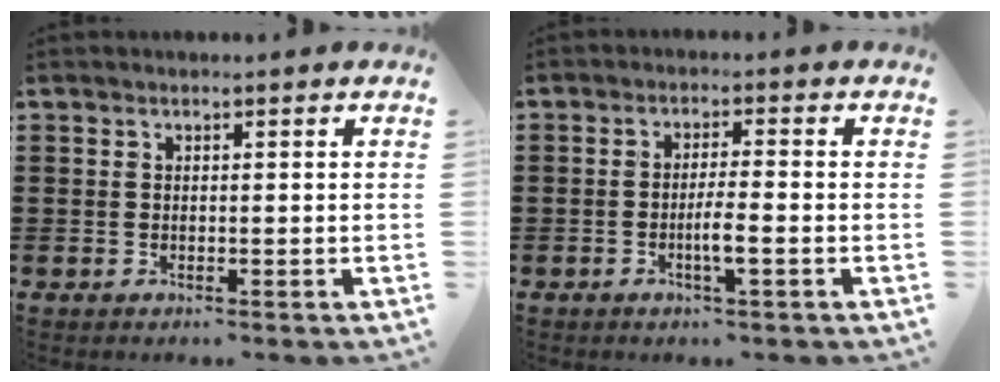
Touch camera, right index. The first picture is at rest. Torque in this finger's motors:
{"motor_torque": [1.08, -0.02, 0.33, 0.08]}